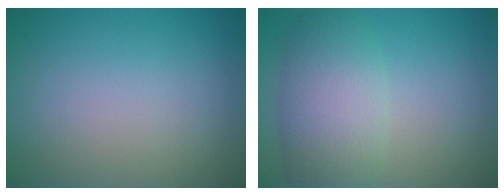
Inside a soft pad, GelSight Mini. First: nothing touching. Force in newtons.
{"total": 5.7, "press": 5.7, "slide": 0.2}